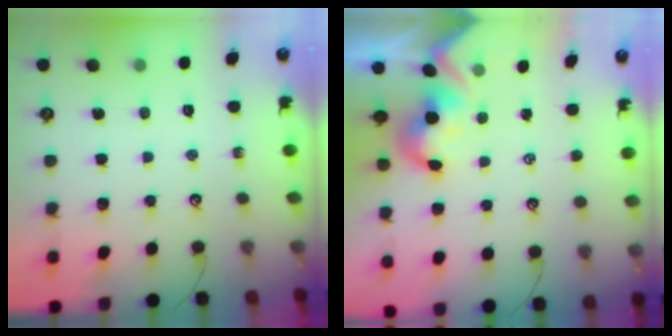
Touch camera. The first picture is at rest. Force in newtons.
{"total": 2.4, "press": 2.4, "slide": 0.3}